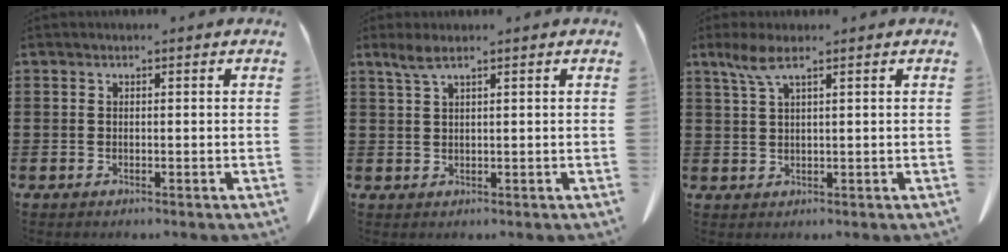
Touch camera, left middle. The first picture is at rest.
{"total": 2.1, "force": [1.4, 0.1, 1.6], "torque": [-0.033, 0.001, 0.026]}
{"total": 3.2, "force": [1.9, 0.4, 2.5], "torque": [-0.062, -0.002, 0.032]}